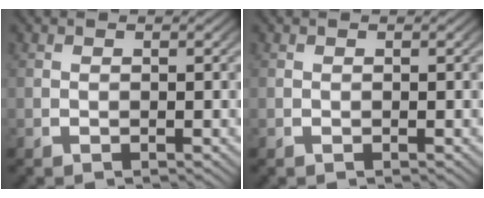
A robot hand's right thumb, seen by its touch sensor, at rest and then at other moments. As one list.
[{"total": 0.0}]